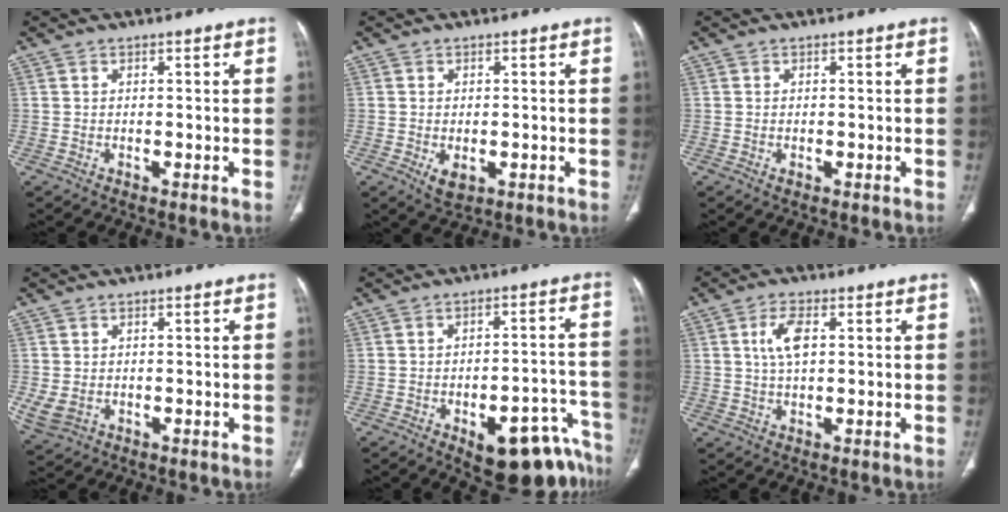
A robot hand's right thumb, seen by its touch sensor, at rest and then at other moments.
{"total": 3.5, "force": [-1.1, 2.1, 2.6], "torque": [-0.039, -0.002, -0.006]}
{"total": 0.7, "force": [-0.3, 0.4, 0.5], "torque": [-0.011, 0.002, 0.000]}
{"total": 4.0, "force": [-0.5, 3.1, 2.4], "torque": [-0.056, -0.001, 0.005]}
{"total": 15.5, "force": [-9.7, 6.8, 9.9], "torque": [-0.048, 0.087, -0.121]}
{"total": 5.2, "force": [1.2, 2.4, 4.4], "torque": [-0.091, 0.002, 0.023]}